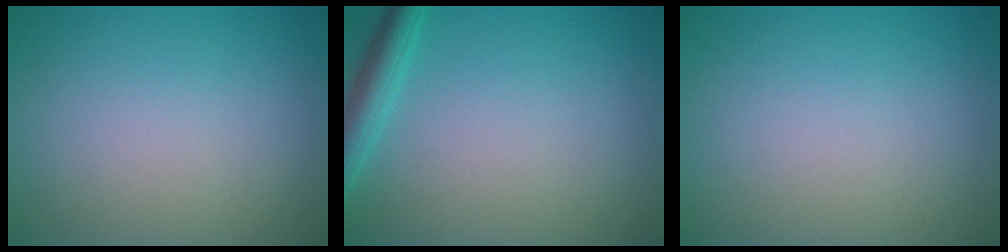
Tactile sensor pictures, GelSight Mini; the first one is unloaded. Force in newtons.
{"total": 3.0, "press": 2.9, "slide": 0.2}
{"total": 0.0}